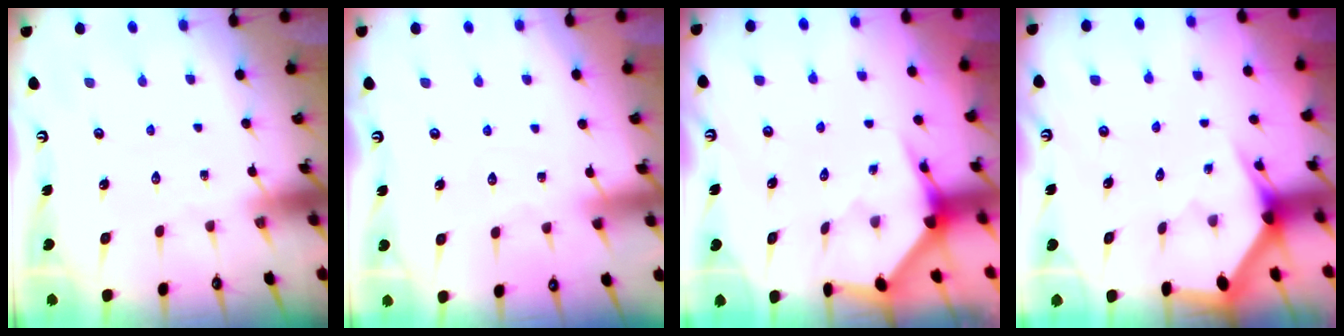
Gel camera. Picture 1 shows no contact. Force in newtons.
{"total": 3.2, "press": 3.2, "slide": 0.3}
{"total": 4.1, "press": 4.1, "slide": 0.4}
{"total": 2.9, "press": 2.9, "slide": 0.0}